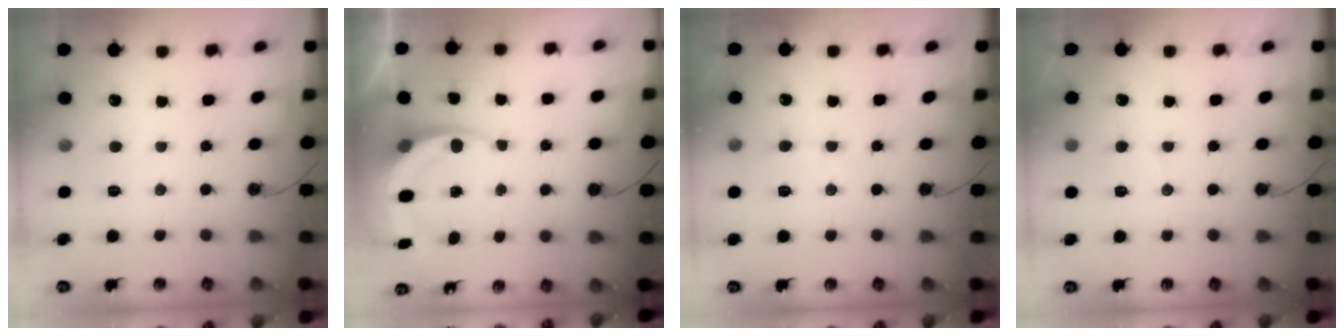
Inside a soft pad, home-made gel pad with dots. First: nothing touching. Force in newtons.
{"total": 6.2, "press": 6.1, "slide": 0.7}
{"total": 6.7, "press": 6.7, "slide": 0.3}
{"total": 3.7, "press": 3.6, "slide": 0.3}